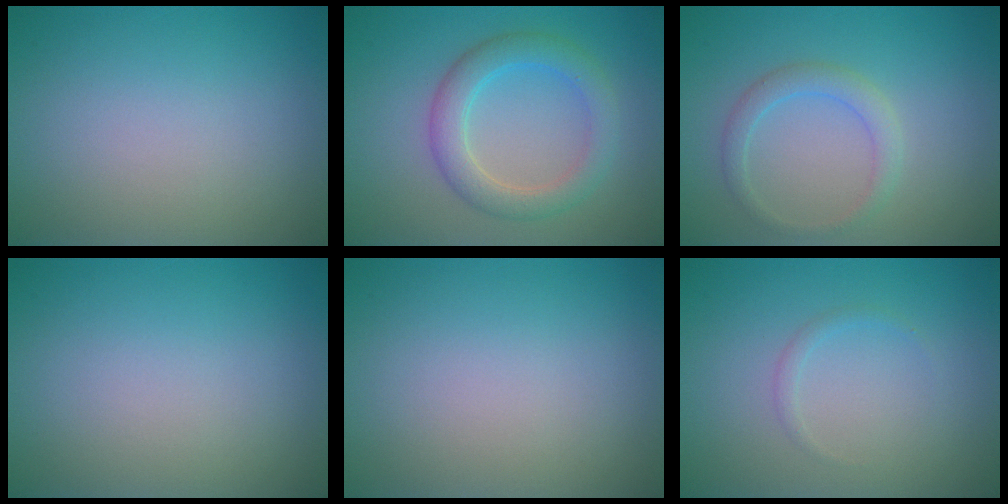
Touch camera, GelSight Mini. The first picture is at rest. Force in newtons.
{"total": 3.9, "press": 3.9, "slide": 0.2}
{"total": 2.0, "press": 2.0, "slide": 0.3}
{"total": 0.0}
{"total": 0.0}
{"total": 0.8, "press": 0.8, "slide": 0.1}